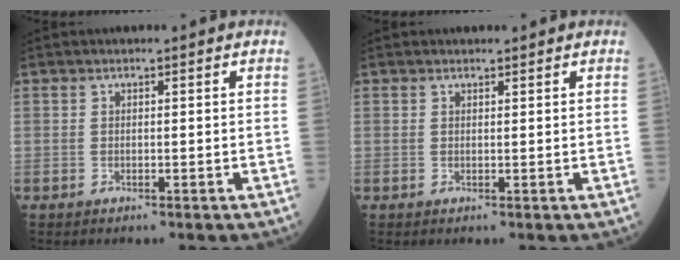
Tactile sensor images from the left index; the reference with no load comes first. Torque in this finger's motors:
{"motor_torque": [-0.63, -1.31, -0.28, -0.01]}